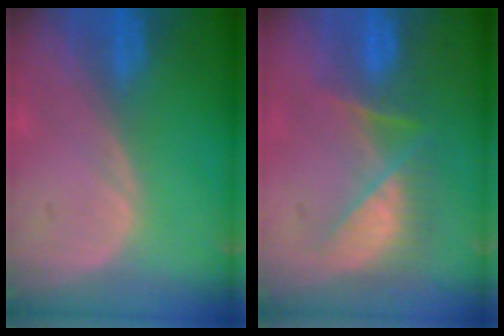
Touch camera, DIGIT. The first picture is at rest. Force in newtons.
{"total": 8.2, "press": 7.1, "slide": 4.1}